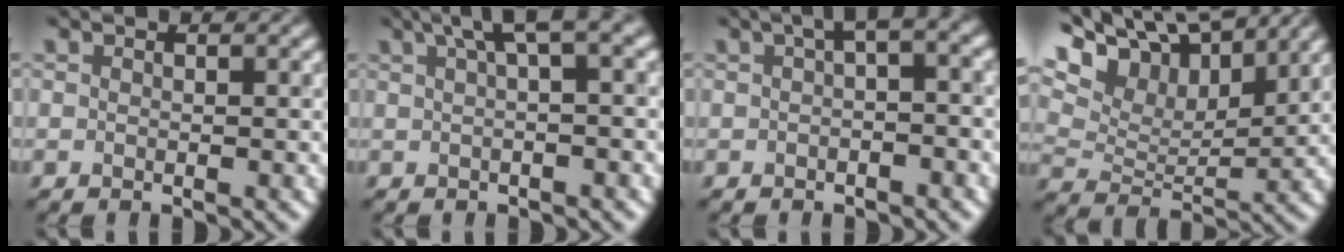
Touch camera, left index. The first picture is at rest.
{"total": 3.7, "force": [1.5, 0.5, 3.3], "torque": [-0.037, 0.017, 0.025]}
{"total": 2.6, "force": [0.1, 0.6, 2.5], "torque": [-0.034, 0.017, 0.001]}
{"total": 11.9, "force": [8.8, 5.1, 6.2], "torque": [-0.129, 0.035, 0.133]}